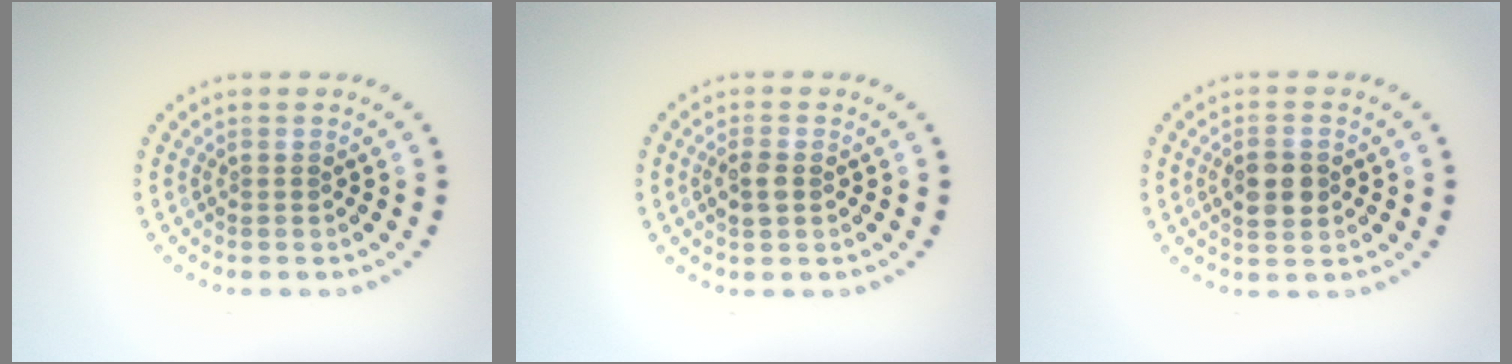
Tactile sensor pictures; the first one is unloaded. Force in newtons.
{"total": 1.8, "press": 1.8, "slide": 0.2}
{"total": 3.2, "press": 3.2, "slide": 0.2}